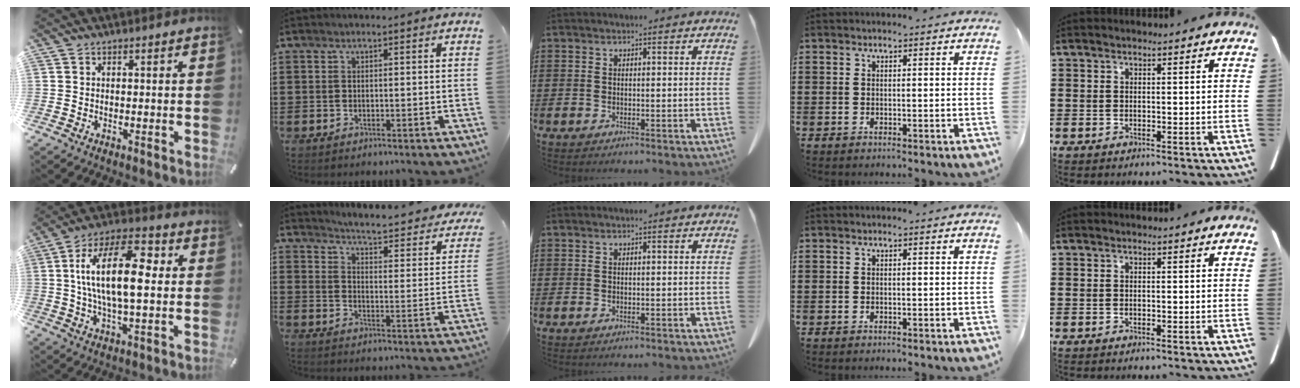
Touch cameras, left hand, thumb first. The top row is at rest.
{"thumb": {"total": 18.2, "force": [2.5, 8.1, 16.1], "torque": [-0.310, 0.002, 0.036]}, "index": {"total": 3.6, "force": [3.4, -0.7, 1.0], "torque": [-0.034, -0.042, 0.046]}}